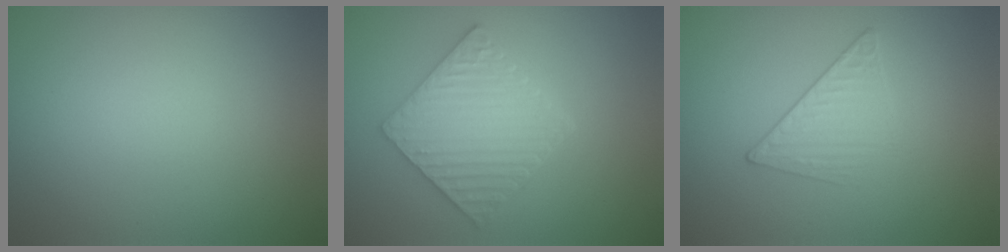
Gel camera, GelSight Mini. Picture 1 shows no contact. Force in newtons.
{"total": 5.4, "press": 4.5, "slide": 3.1}
{"total": 1.6, "press": 1.0, "slide": 1.2}